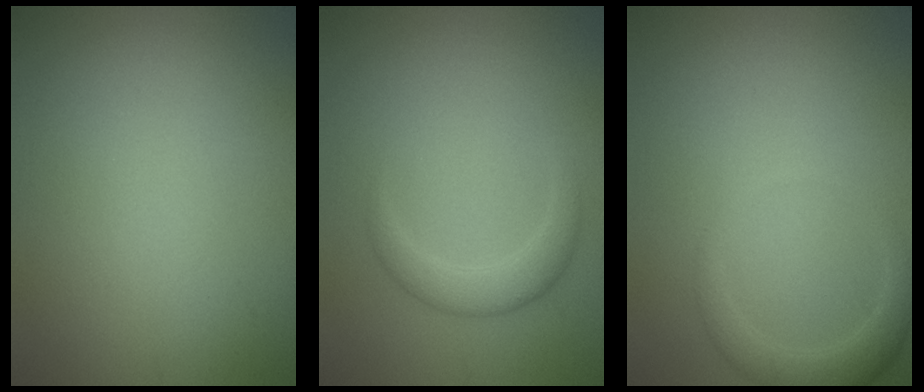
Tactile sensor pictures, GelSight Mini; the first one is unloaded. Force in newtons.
{"total": 2.2, "press": 2.2, "slide": 0.1}
{"total": 2.1, "press": 2.1, "slide": 0.2}